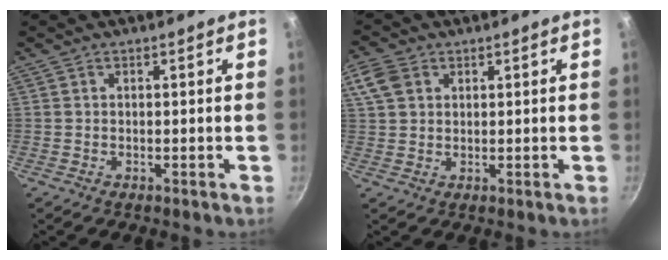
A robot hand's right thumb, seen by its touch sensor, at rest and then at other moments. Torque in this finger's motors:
{"motor_torque": [-0.32, 0.48, 0.12, 0.18, 0.00]}